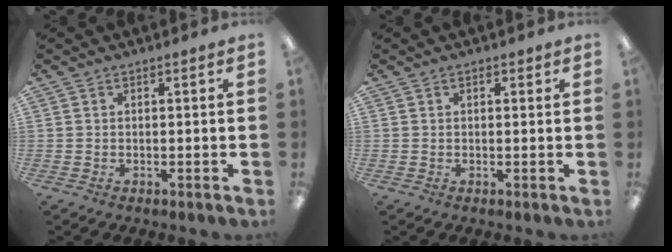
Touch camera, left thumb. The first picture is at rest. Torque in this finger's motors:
{"motor_torque": [0.11, 0.07, -0.48, 0.23, -0.03]}